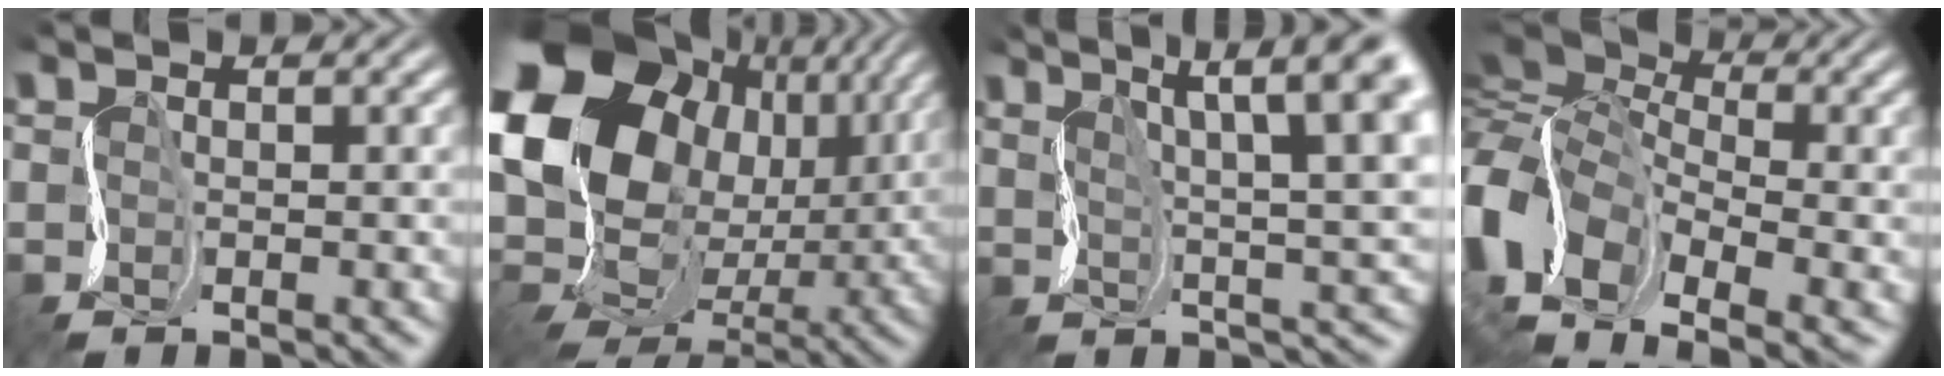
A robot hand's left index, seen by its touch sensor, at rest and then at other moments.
{"total": 18.4, "force": [3.4, 14.8, 10.5], "torque": [-0.223, -0.001, 0.085]}
{"total": 10.5, "force": [4.5, 3.1, 9.0], "torque": [-0.125, 0.019, 0.071]}
{"total": 13.4, "force": [-1.0, 9.3, 9.5], "torque": [-0.211, 0.004, -0.003]}